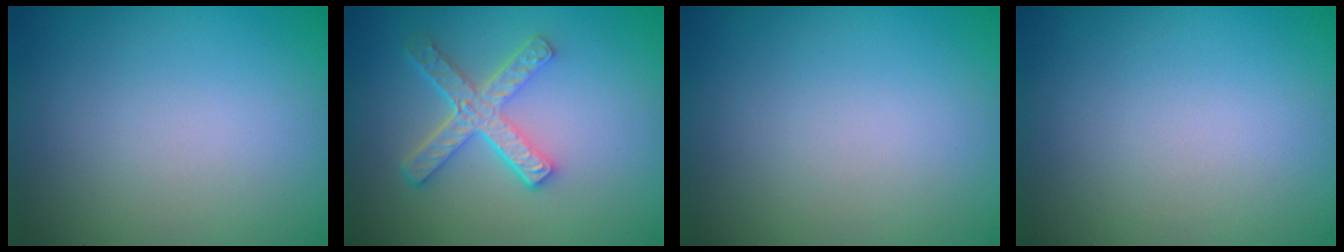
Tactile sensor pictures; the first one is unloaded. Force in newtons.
{"total": 4.5, "press": 3.2, "slide": 3.1}
{"total": 0.0}
{"total": 0.0}